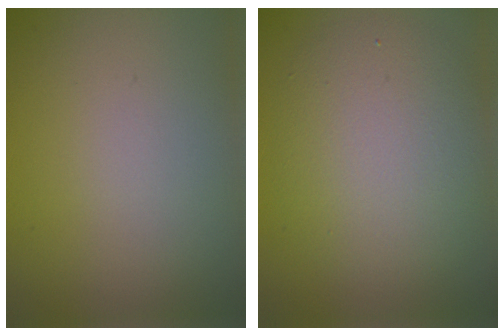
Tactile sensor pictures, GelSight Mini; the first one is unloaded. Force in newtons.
{"total": 5.9, "press": 5.9, "slide": 0.2}